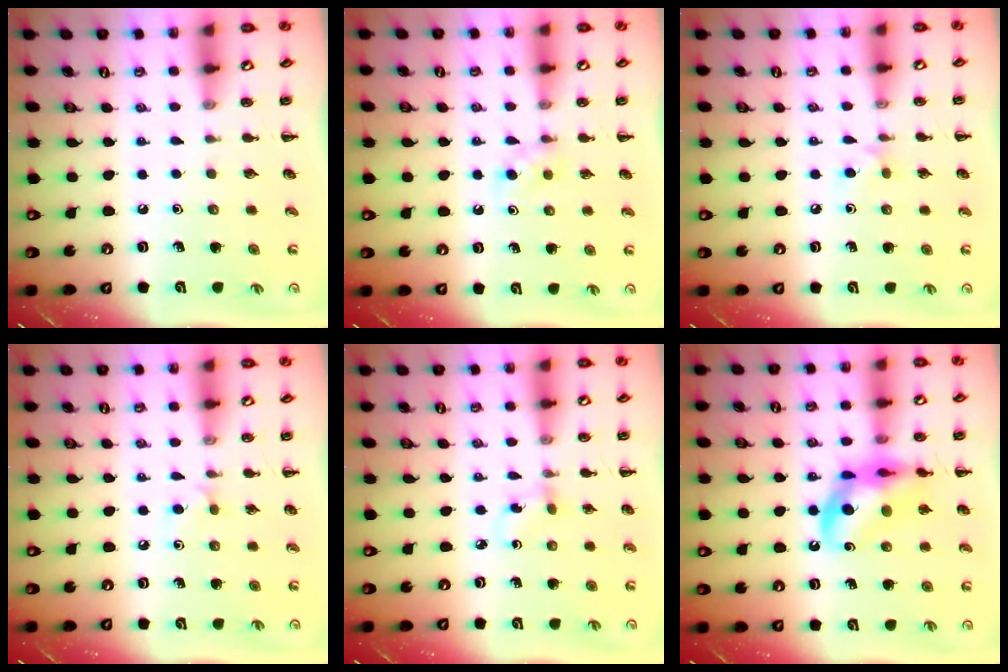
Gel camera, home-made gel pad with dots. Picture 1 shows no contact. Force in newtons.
{"total": 3.0, "press": 2.7, "slide": 1.2}
{"total": 4.4, "press": 4.0, "slide": 1.8}
{"total": 5.2, "press": 4.9, "slide": 1.7}
{"total": 1.9, "press": 1.7, "slide": 0.7}
{"total": 15.6, "press": 15.1, "slide": 3.8}